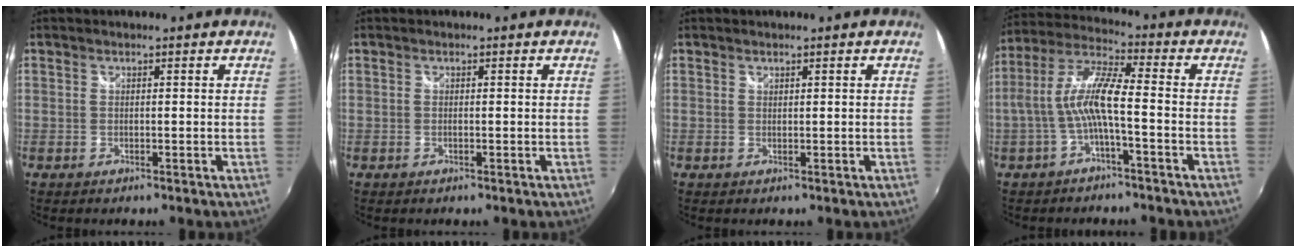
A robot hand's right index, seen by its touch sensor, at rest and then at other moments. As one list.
[{"total": 0.0}, {"total": 0.0}, {"total": 9.0, "force": [-2.2, 1.2, 8.6], "torque": [-0.191, 0.013, -0.036]}]